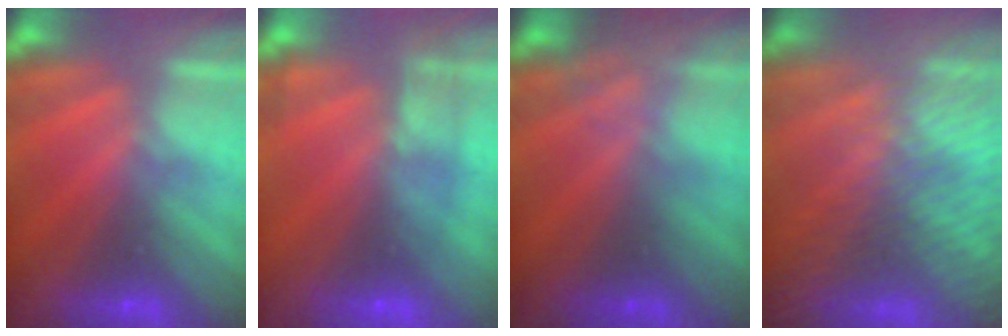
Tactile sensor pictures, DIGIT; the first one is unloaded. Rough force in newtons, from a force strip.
{"total": 2.4}
{"total": 2.3}
{"total": 8.4}